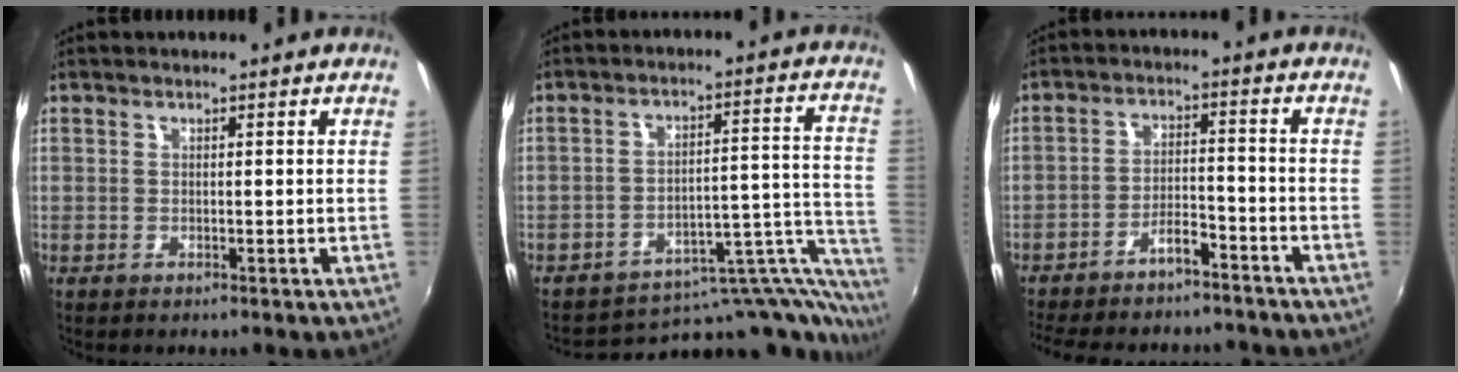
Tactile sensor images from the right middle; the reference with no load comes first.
{"total": 18.7, "force": [-16.2, 6.0, 7.1], "torque": [-0.067, 0.026, -0.208]}
{"total": 12.9, "force": [-11.4, 3.4, 5.0], "torque": [-0.118, 0.019, -0.169]}